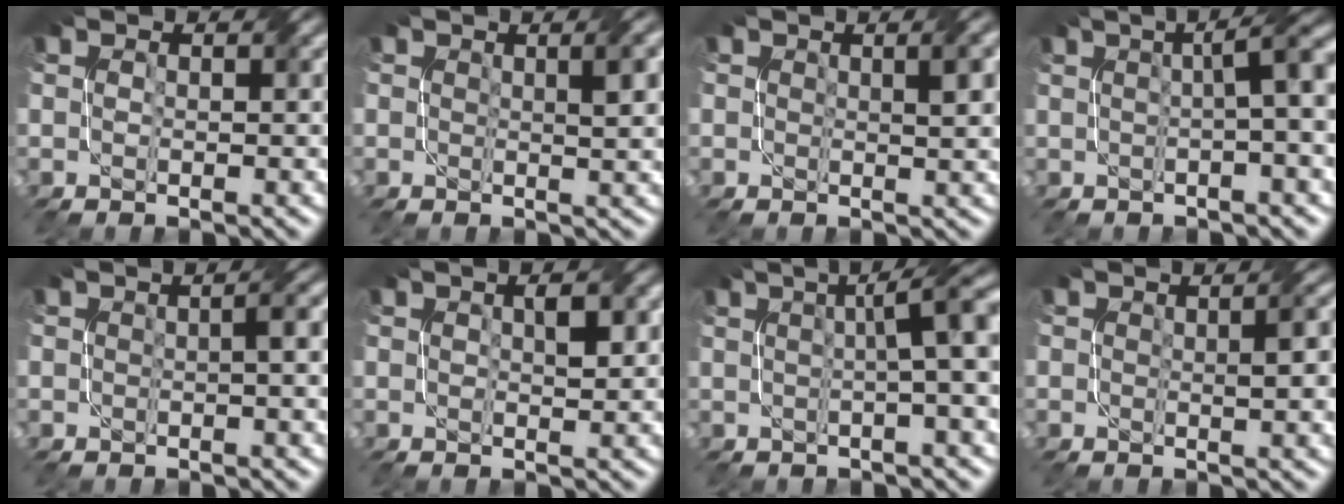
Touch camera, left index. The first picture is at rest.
{"total": 2.4, "force": [0.6, 0.6, 2.3], "torque": [-0.019, 0.008, 0.010]}
{"total": 2.0, "force": [0.5, 0.5, 1.9], "torque": [-0.016, 0.008, 0.008]}
{"total": 6.5, "force": [1.0, 1.9, 6.1], "torque": [-0.043, 0.032, 0.007]}
{"total": 2.0, "force": [-0.2, 0.4, 1.9], "torque": [-0.019, 0.013, 0.000]}
{"total": 1.8, "force": [0.5, 0.6, 1.6], "torque": [-0.027, 0.008, 0.012]}
{"total": 7.5, "force": [1.2, 2.1, 7.1], "torque": [-0.052, 0.031, 0.007]}
{"total": 2.1, "force": [-0.1, 0.4, 2.1], "torque": [-0.023, 0.006, 0.002]}